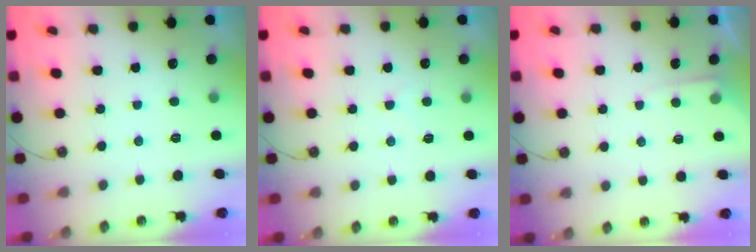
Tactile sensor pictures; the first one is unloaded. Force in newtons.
{"total": 5.2, "press": 5.1, "slide": 0.7}
{"total": 3.9, "press": 3.8, "slide": 0.4}